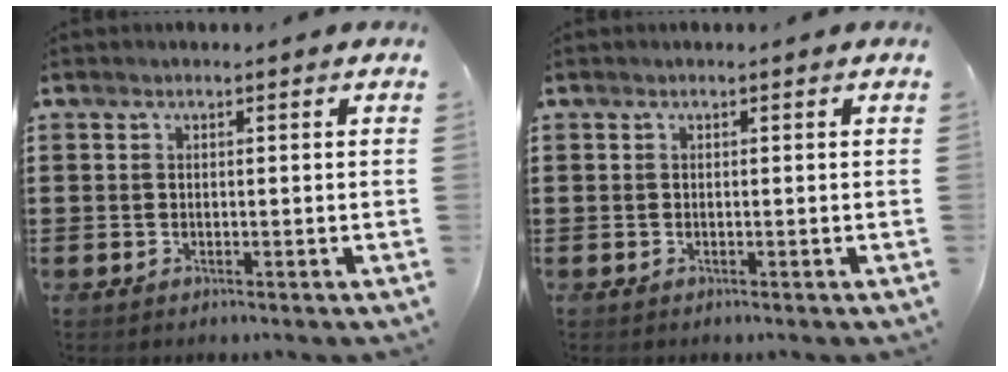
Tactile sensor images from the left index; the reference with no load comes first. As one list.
[{"total": 0.0}]